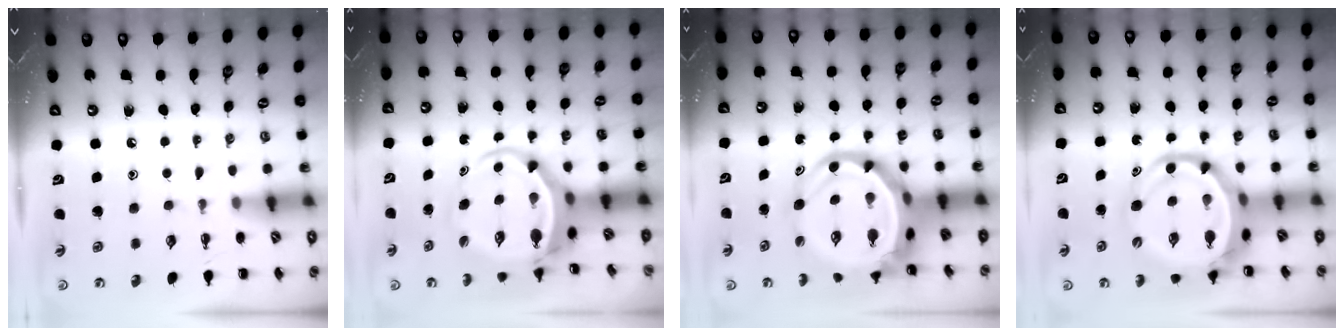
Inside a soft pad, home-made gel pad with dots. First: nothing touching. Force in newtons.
{"total": 7.4, "press": 7.1, "slide": 1.9}
{"total": 10.2, "press": 9.8, "slide": 2.8}
{"total": 11.0, "press": 10.6, "slide": 3.2}